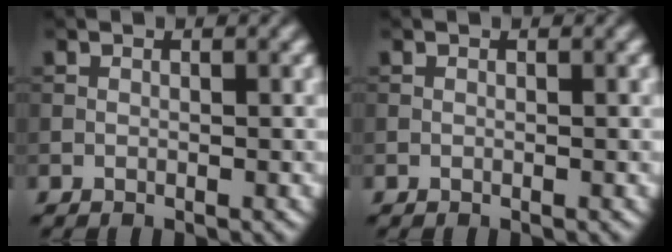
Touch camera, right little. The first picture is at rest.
{"total": 0.0}